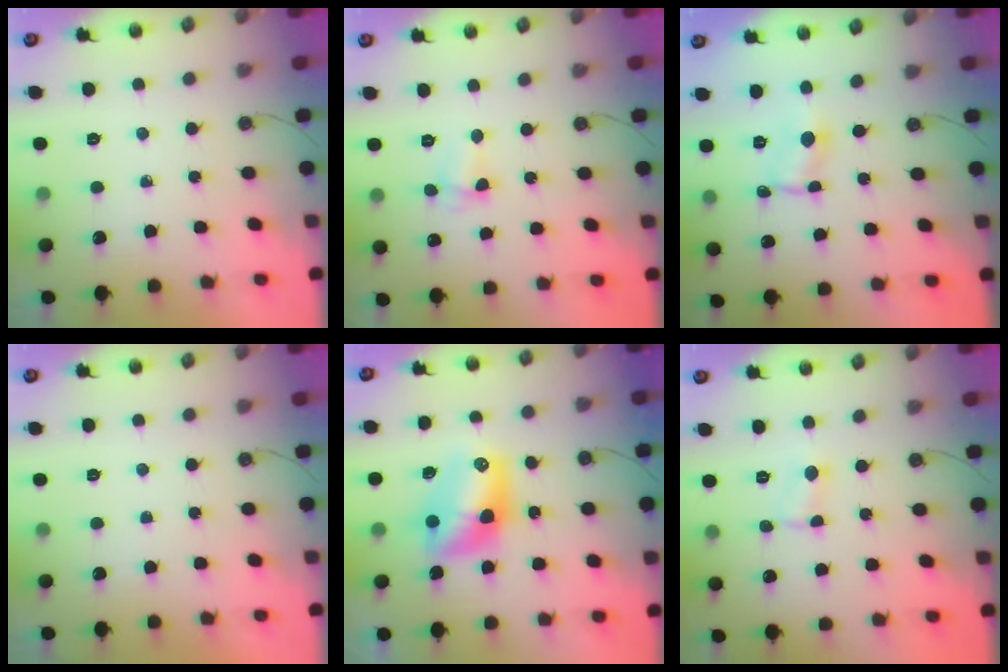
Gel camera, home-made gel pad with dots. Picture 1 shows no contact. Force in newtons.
{"total": 2.8, "press": 2.8, "slide": 0.5}
{"total": 1.3, "press": 1.3, "slide": 0.2}
{"total": 0.0}
{"total": 11.0, "press": 11.0, "slide": 0.8}
{"total": 2.3, "press": 2.2, "slide": 0.5}